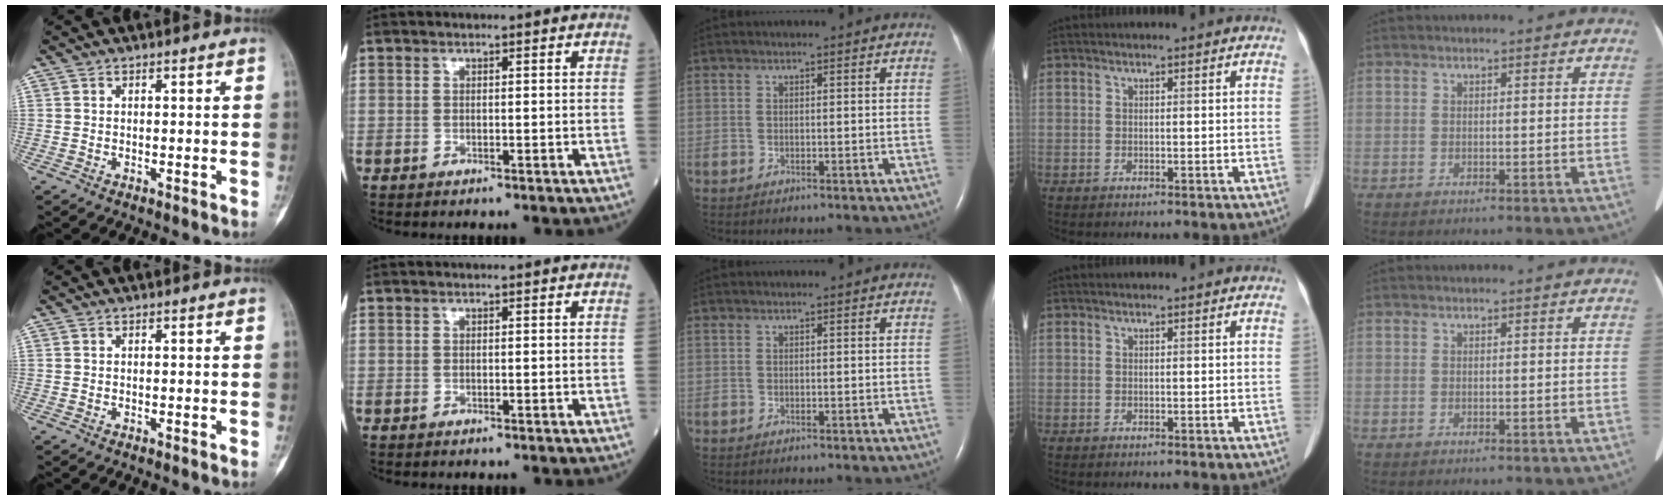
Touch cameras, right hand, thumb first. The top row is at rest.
{}